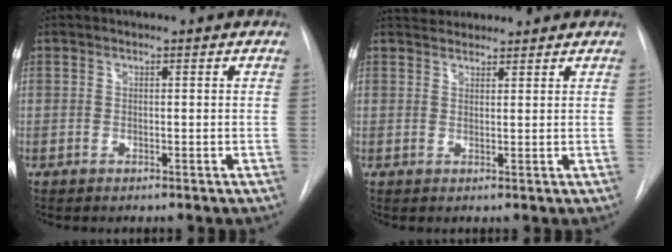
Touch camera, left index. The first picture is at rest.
{"total": 4.5, "force": [4.2, 1.2, 0.6], "torque": [-0.009, 0.033, 0.069]}